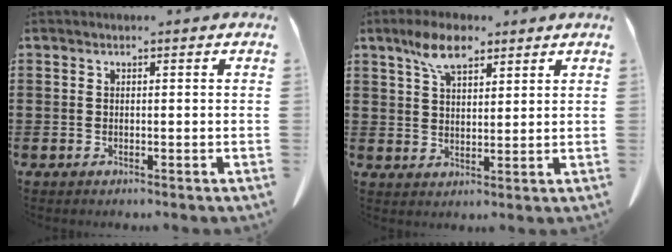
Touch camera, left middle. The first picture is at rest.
{"total": 6.7, "force": [4.4, 2.9, 4.2], "torque": [-0.094, 0.005, 0.081]}